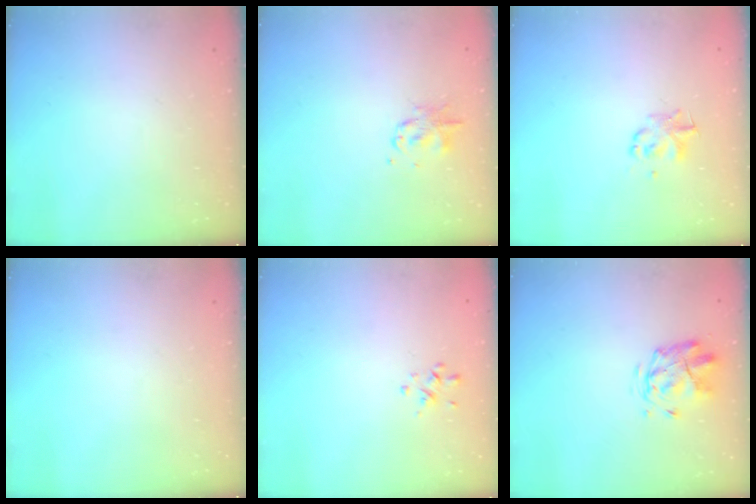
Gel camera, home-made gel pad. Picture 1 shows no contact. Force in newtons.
{"total": 2.9, "press": 2.8, "slide": 0.4}
{"total": 2.2, "press": 2.1, "slide": 0.4}
{"total": 0.0}
{"total": 0.6, "press": 0.2, "slide": 0.5}
{"total": 2.7, "press": 2.4, "slide": 1.2}